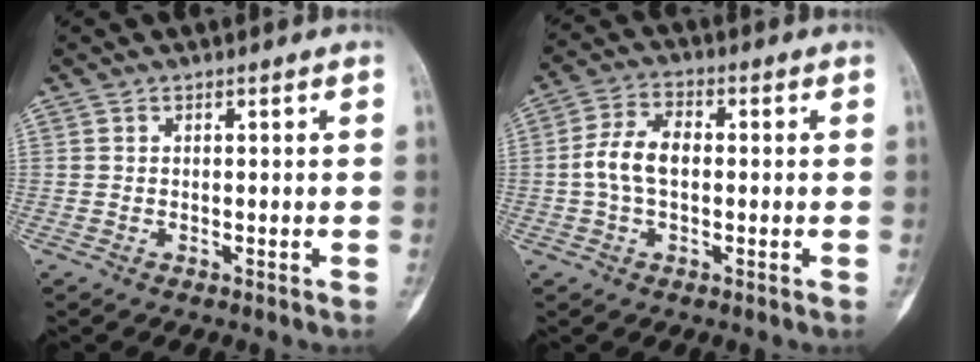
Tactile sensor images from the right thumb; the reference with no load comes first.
{"total": 7.2, "force": [-0.2, 4.3, 5.8], "torque": [-0.115, 0.021, -0.011]}